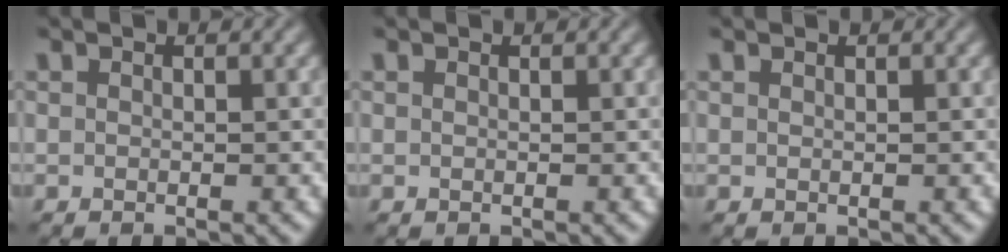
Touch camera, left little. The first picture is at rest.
{"total": 0.0}
{"total": 0.0}